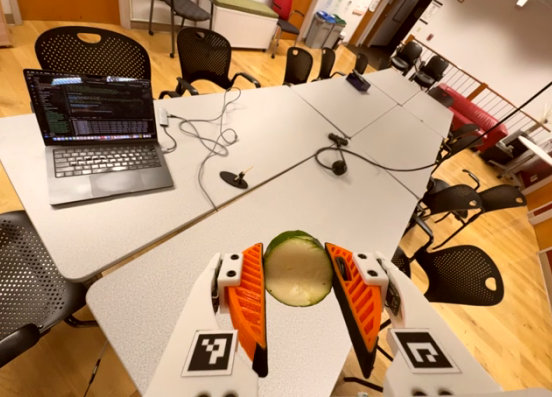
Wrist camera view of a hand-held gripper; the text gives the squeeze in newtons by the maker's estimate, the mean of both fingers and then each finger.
{"total": 9.1, "left": 9.2, "right": 8.9}